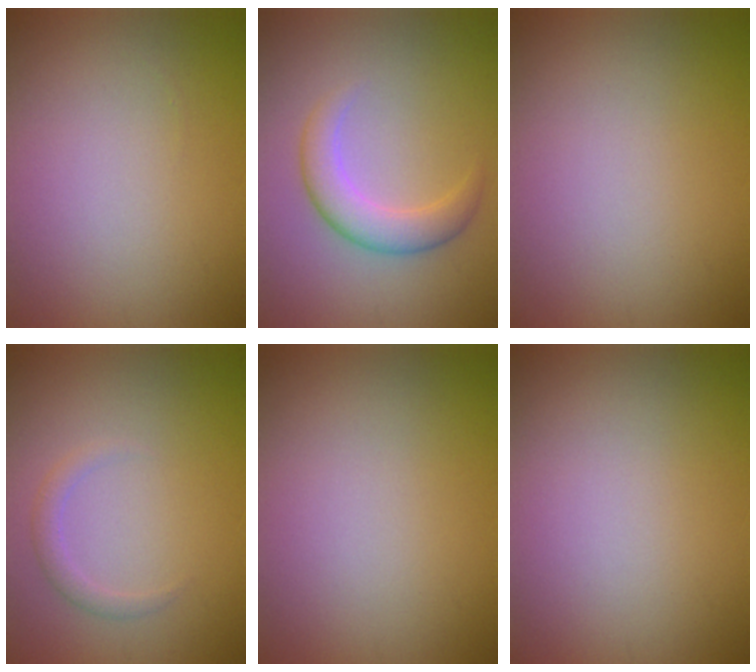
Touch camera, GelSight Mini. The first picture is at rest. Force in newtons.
{"total": 3.3, "press": 3.3, "slide": 0.2}
{"total": 0.0}
{"total": 1.4, "press": 1.4, "slide": 0.1}
{"total": 0.0}
{"total": 0.0}